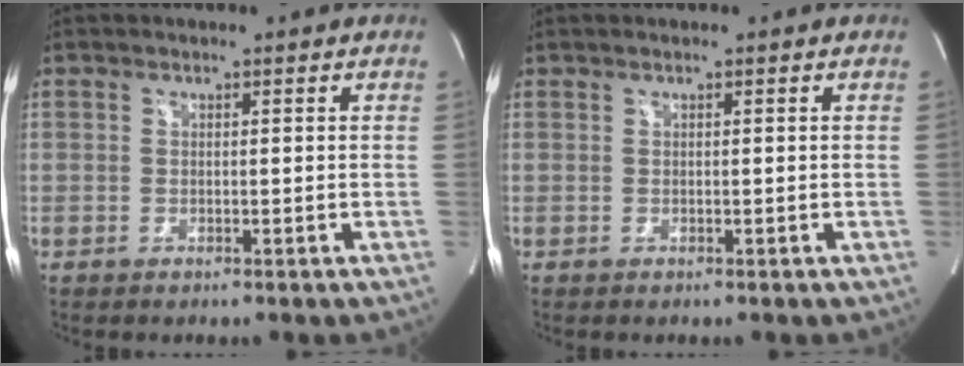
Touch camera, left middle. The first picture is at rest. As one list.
[{"total": 0.0}]